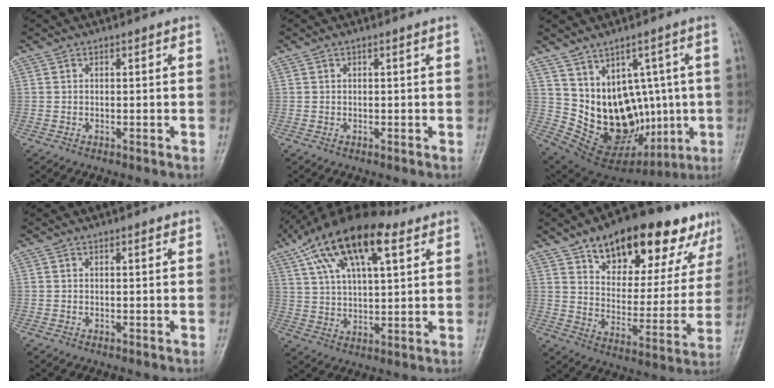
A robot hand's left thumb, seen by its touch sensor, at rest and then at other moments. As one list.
[{"total": 0.0}, {"total": 16.9, "force": [-0.1, 12.2, 11.6], "torque": [-0.144, 0.001, 0.043]}, {"total": 0.9, "force": [0.6, 0.2, 0.6], "torque": [-0.008, -0.002, 0.008]}, {"total": 19.0, "force": [10.1, 7.8, 14.0], "torque": [-0.241, -0.004, 0.179]}, {"total": 24.4, "force": [15.7, 11.4, 14.8], "torque": [-0.158, -0.037, 0.232]}]